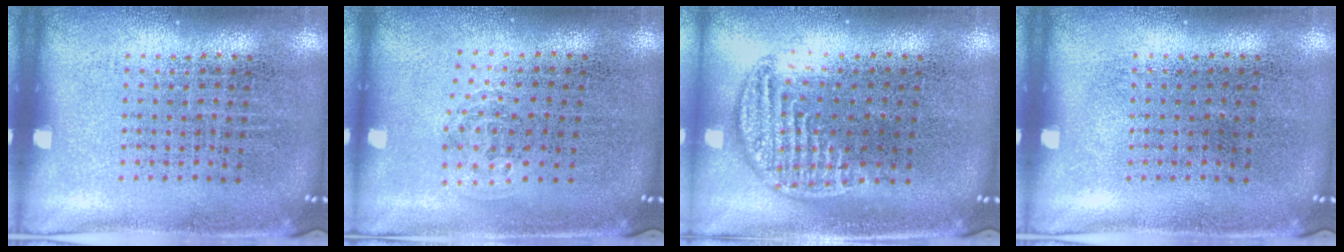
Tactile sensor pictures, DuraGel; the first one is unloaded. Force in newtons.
{"total": 1.0, "press": 0.6, "slide": 0.8}
{"total": 1.0, "press": 1.0, "slide": 0.4}
{"total": 0.0}